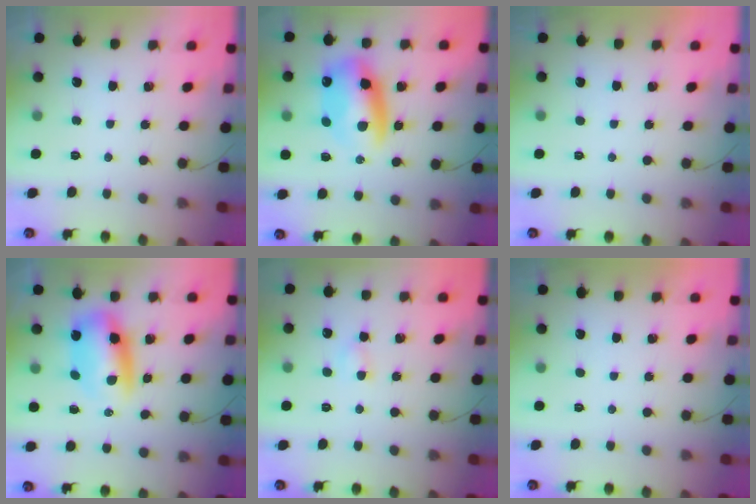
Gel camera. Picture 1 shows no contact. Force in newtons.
{"total": 11.3, "press": 11.0, "slide": 2.5}
{"total": 1.0, "press": 0.9, "slide": 0.2}
{"total": 9.2, "press": 9.0, "slide": 2.2}
{"total": 3.1, "press": 2.9, "slide": 1.1}
{"total": 1.0, "press": 1.0, "slide": 0.2}